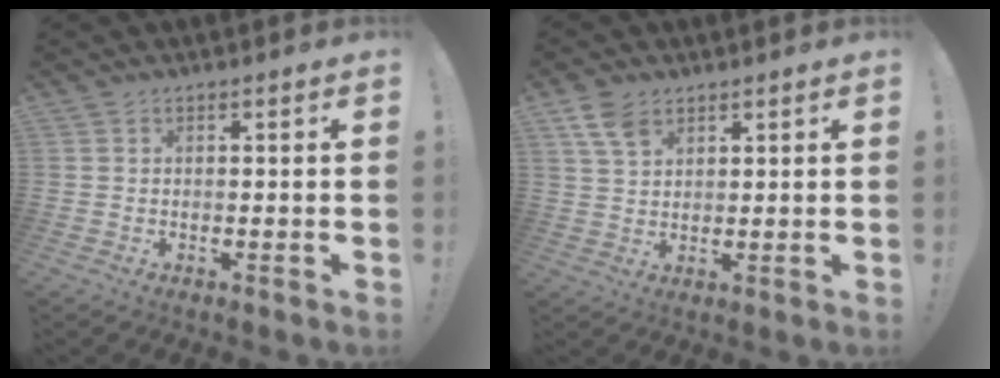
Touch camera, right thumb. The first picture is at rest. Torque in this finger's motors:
{"motor_torque": [-0.09, -0.03, 0.09, 0.66, 0.14]}